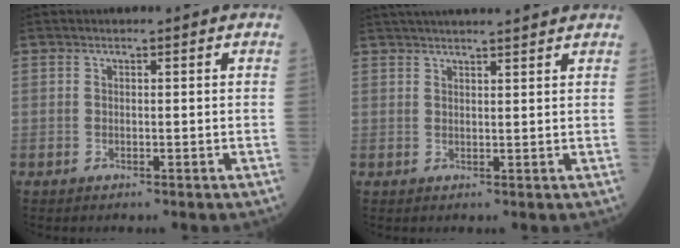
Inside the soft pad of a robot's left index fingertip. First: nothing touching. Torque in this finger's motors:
{"motor_torque": [0.91, -1.23, 0.27, 0.15]}